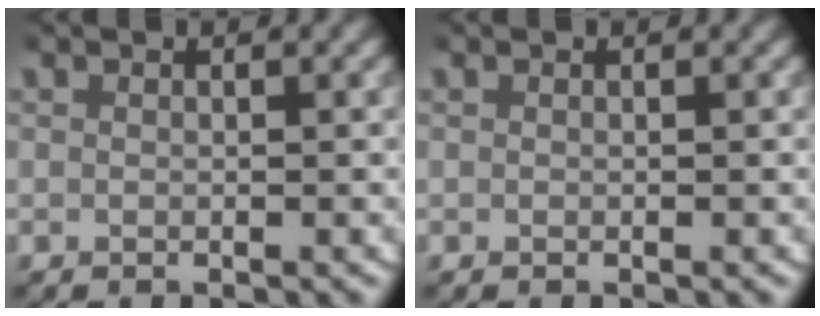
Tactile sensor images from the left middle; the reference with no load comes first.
{"total": 0.0}